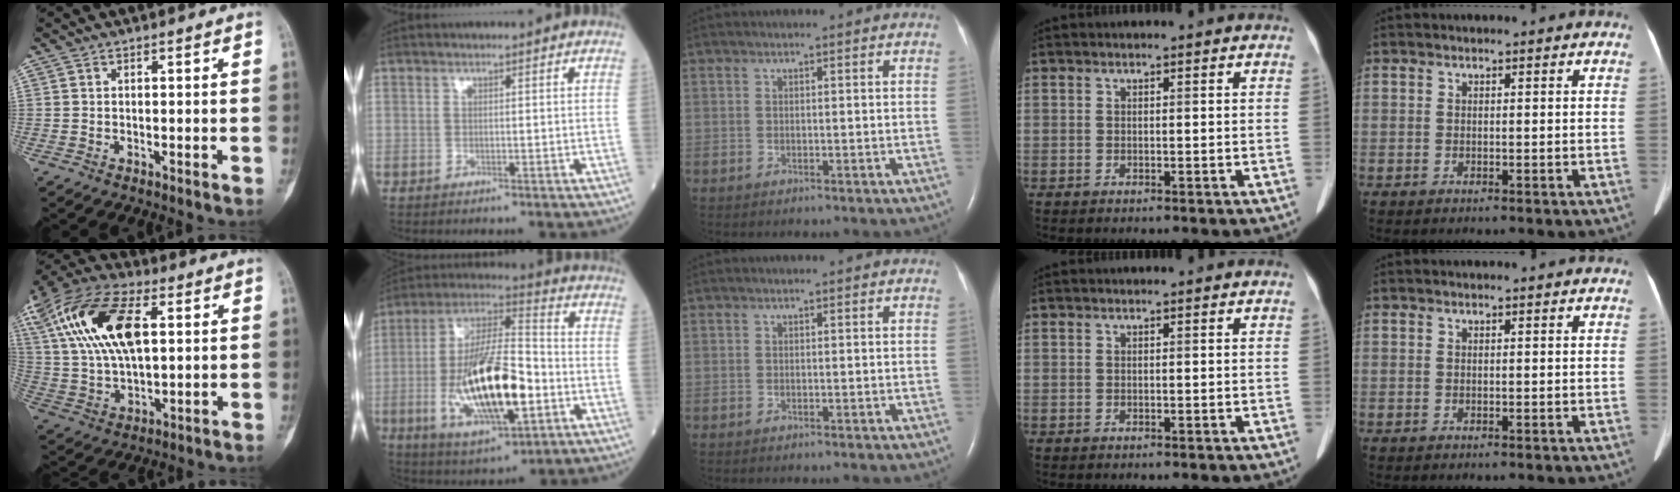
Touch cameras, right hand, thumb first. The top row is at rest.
{"thumb": {"total": 20.1, "force": [5.9, 9.9, 16.5], "torque": [-0.331, 0.009, 0.105]}, "index": {"total": 19.7, "force": [-4.4, 5.4, 18.4], "torque": [-0.361, -0.006, -0.072]}}